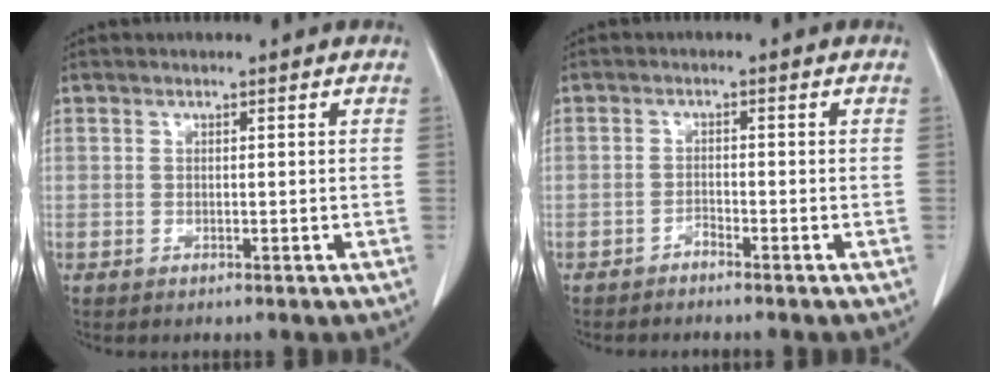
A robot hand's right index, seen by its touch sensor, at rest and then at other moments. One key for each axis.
{"total": 1.2, "fx": -1.1, "fy": 0.0, "fz": 0.4, "tx": -0.004, "ty": 0.002, "tz": -0.020}